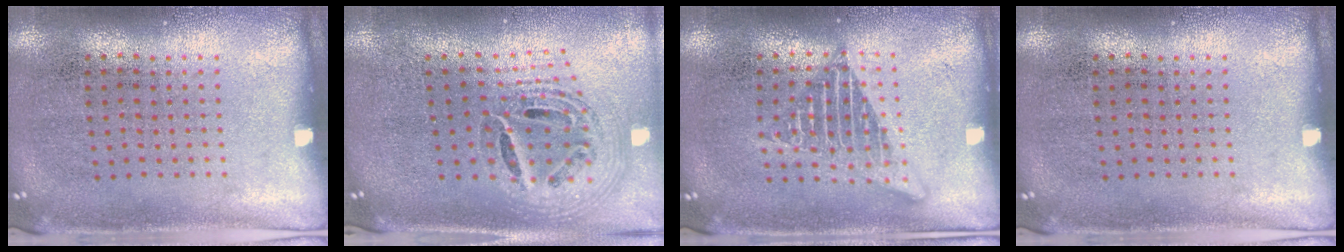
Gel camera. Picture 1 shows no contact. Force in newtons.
{"total": 1.8, "press": 1.5, "slide": 1.1}
{"total": 2.7, "press": 2.7, "slide": 0.3}
{"total": 0.0}